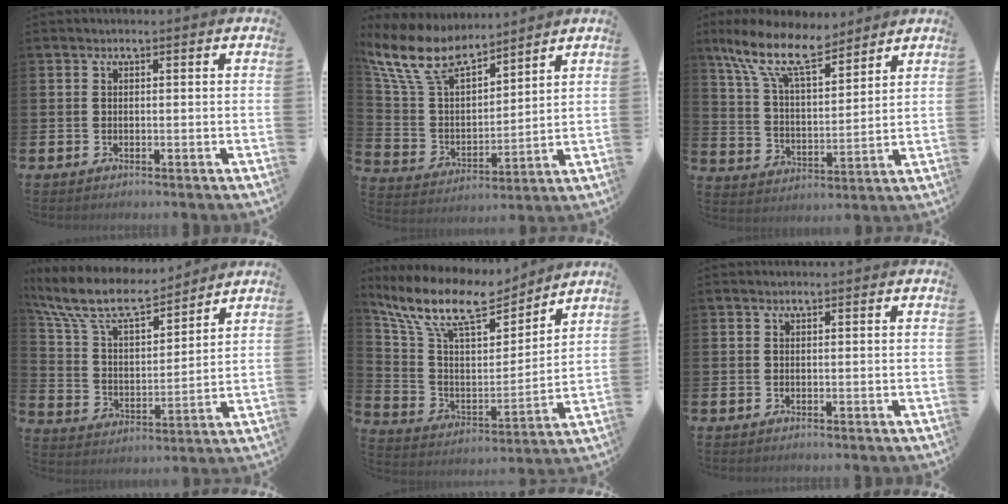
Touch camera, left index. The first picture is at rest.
{"total": 10.9, "force": [9.3, 3.8, 4.2], "torque": [-0.128, -0.045, 0.170]}
{"total": 11.5, "force": [9.0, 3.8, 6.0], "torque": [-0.143, -0.040, 0.160]}
{"total": 10.4, "force": [9.1, 2.8, 4.3], "torque": [-0.126, -0.052, 0.160]}
{"total": 12.5, "force": [10.5, 3.8, 5.5], "torque": [-0.150, -0.061, 0.183]}
{"total": 0.0}